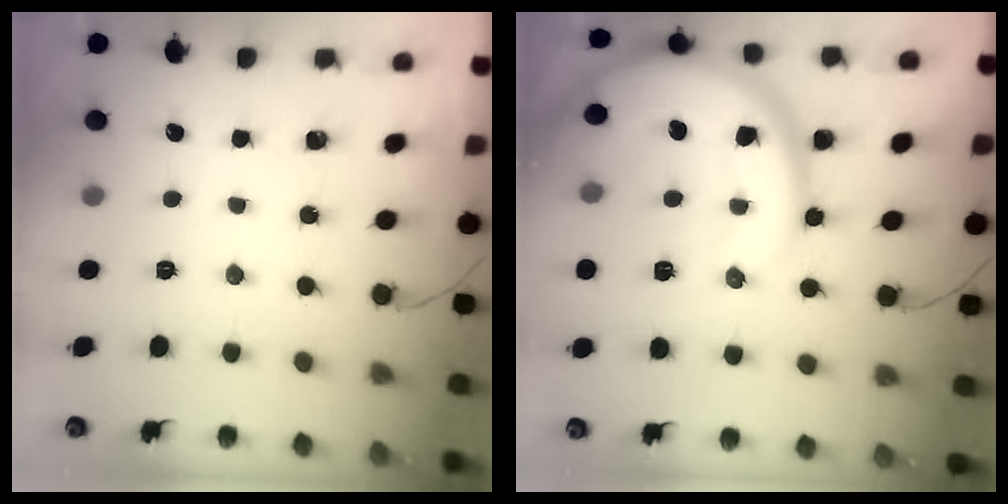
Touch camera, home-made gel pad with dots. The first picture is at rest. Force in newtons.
{"total": 23.0, "press": 23.0, "slide": 1.6}